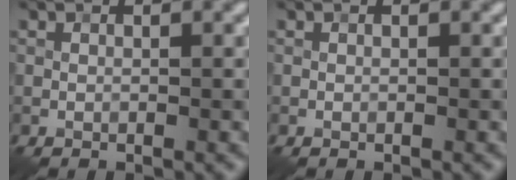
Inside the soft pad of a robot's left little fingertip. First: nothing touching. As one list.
[{"total": 0.0}]